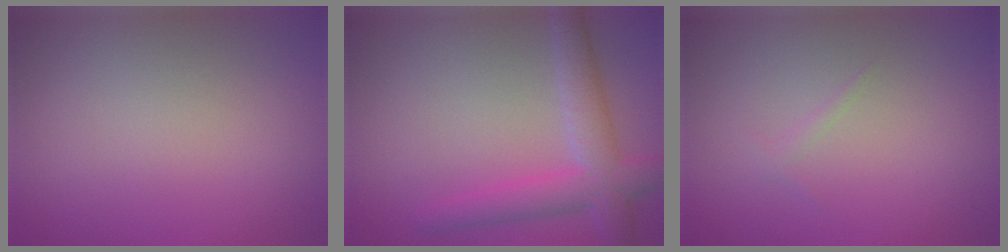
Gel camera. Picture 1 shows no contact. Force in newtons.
{"total": 4.8, "press": 4.8, "slide": 0.2}
{"total": 0.5, "press": 0.5, "slide": 0.1}